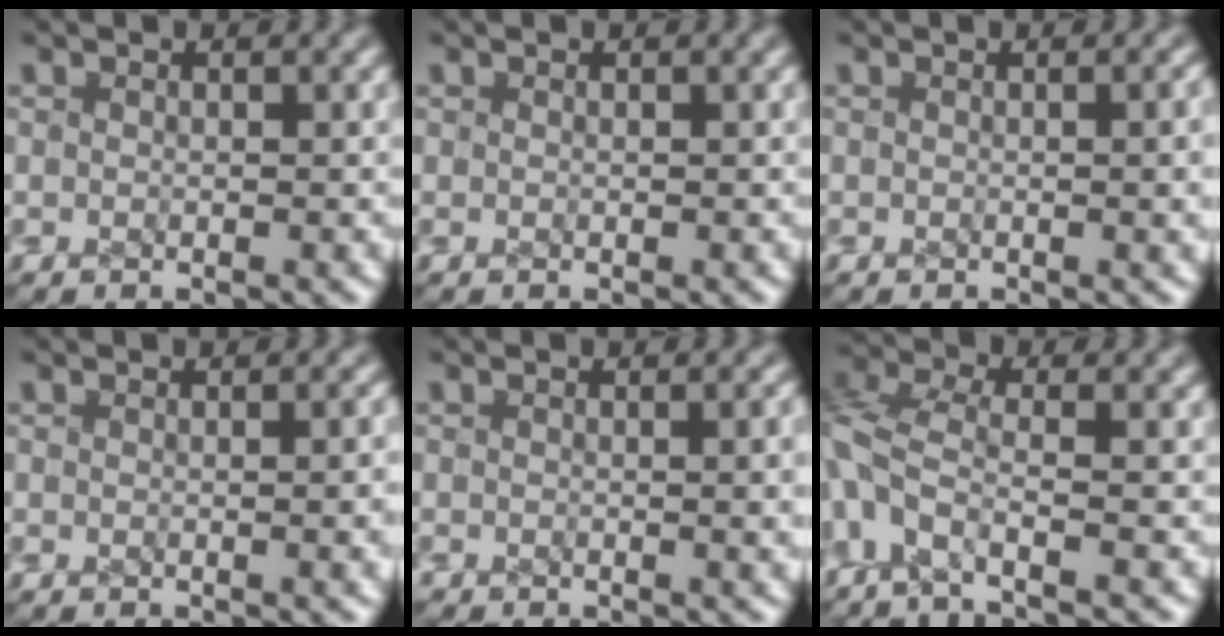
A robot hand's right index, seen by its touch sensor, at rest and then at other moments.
{"total": 0.0}
{"total": 0.7, "force": [0.1, -0.1, 0.7], "torque": [-0.011, -0.001, 0.005]}
{"total": 0.9, "force": [0.0, 0.0, 0.9], "torque": [-0.014, -0.001, 0.003]}
{"total": 1.0, "force": [-0.1, 0.4, 0.9], "torque": [-0.012, -0.001, -0.001]}
{"total": 5.1, "force": [-2.0, 3.0, 3.7], "torque": [-0.110, -0.028, -0.020]}